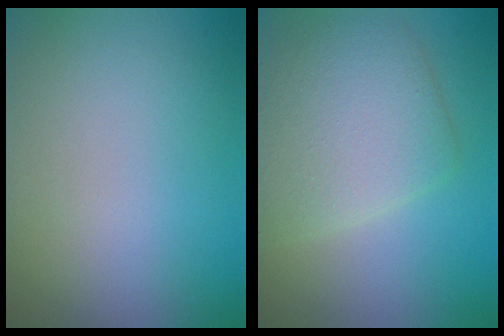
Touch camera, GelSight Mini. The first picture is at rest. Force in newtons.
{"total": 5.9, "press": 5.9, "slide": 0.2}